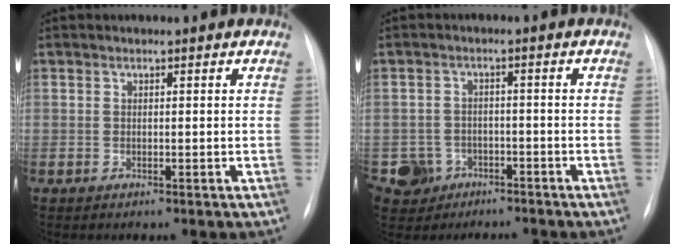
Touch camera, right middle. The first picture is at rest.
{"total": 6.2, "force": [-3.9, 4.8, 0.3], "torque": [-0.011, 0.009, -0.062]}